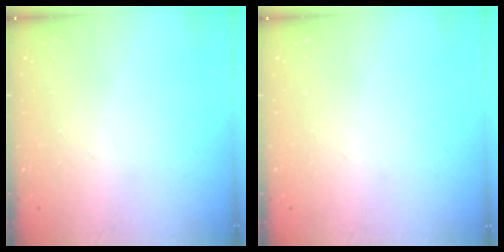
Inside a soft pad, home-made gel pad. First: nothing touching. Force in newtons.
{"total": 0.0}